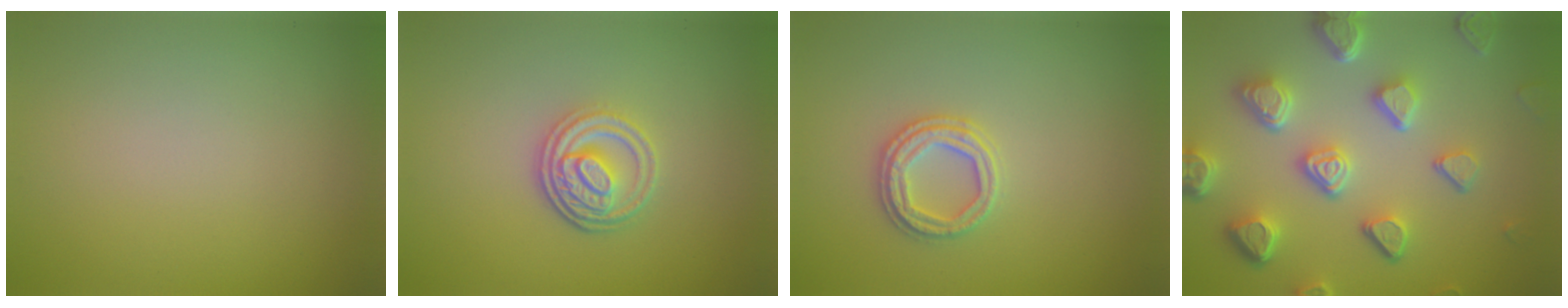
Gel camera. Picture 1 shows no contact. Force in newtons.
{"total": 4.1, "press": 3.2, "slide": 2.5}
{"total": 2.6, "press": 2.5, "slide": 0.3}
{"total": 7.1, "press": 5.5, "slide": 4.5}